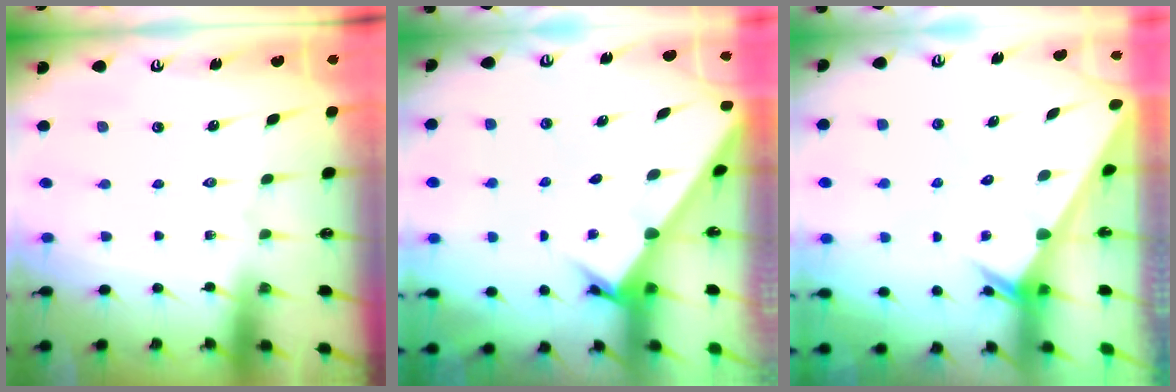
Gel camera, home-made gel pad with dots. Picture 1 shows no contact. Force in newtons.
{"total": 2.5, "press": 2.5, "slide": 0.3}
{"total": 2.4, "press": 2.4, "slide": 0.1}